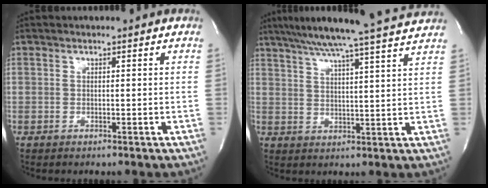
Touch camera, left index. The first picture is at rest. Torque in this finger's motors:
{"motor_torque": [-0.26, -0.43, 0.26, 0.06]}